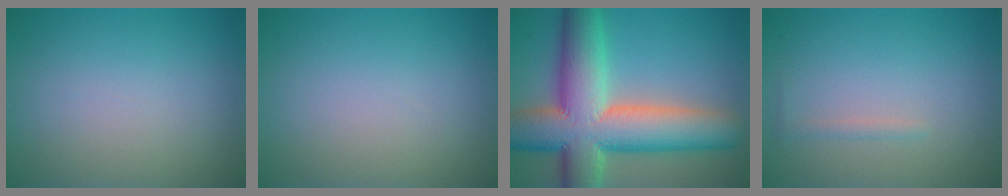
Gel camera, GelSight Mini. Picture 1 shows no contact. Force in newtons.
{"total": 0.0}
{"total": 13.8, "press": 13.7, "slide": 0.9}
{"total": 0.7, "press": 0.7, "slide": 0.0}